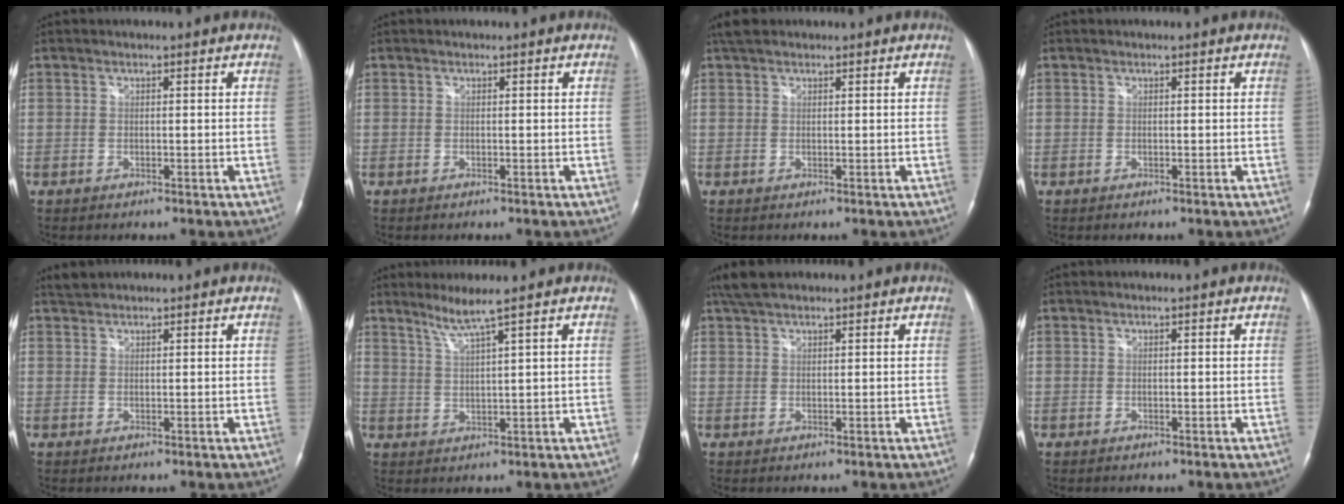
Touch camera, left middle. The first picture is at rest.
{"total": 0.0}
{"total": 2.6, "force": [2.1, 1.1, 1.0], "torque": [-0.022, 0.020, 0.037]}
{"total": 0.0}
{"total": 1.4, "force": [1.4, 0.2, 0.1], "torque": [-0.010, 0.010, 0.032]}
{"total": 4.0, "force": [2.8, -1.4, 2.6], "torque": [-0.053, -0.010, 0.058]}
{"total": 4.1, "force": [3.4, 1.1, 2.0], "torque": [-0.048, 0.021, 0.067]}
{"total": 0.0}